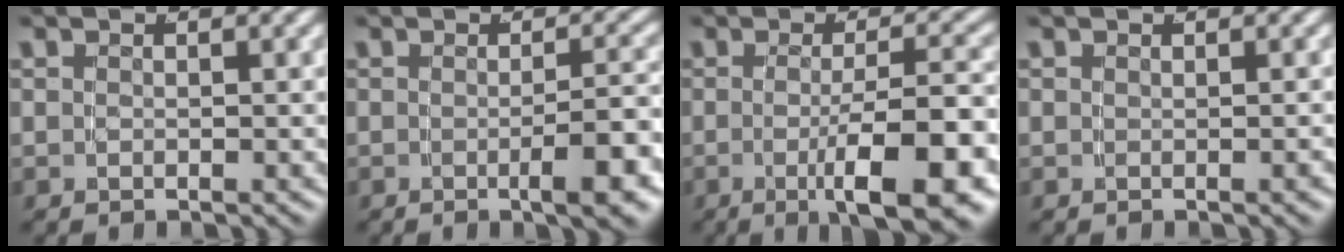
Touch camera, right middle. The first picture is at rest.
{"total": 3.4, "force": [-1.5, 0.3, 3.0], "torque": [-0.035, 0.005, -0.029]}
{"total": 7.8, "force": [-3.1, 1.5, 6.9], "torque": [-0.089, -0.008, -0.042]}
{"total": 0.0}